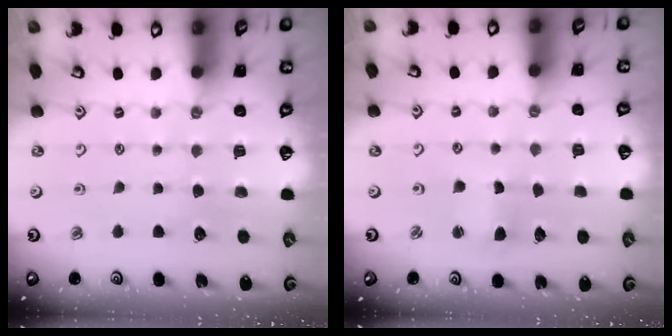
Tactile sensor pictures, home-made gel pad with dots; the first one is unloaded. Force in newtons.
{"total": 2.7, "press": 2.7, "slide": 0.3}